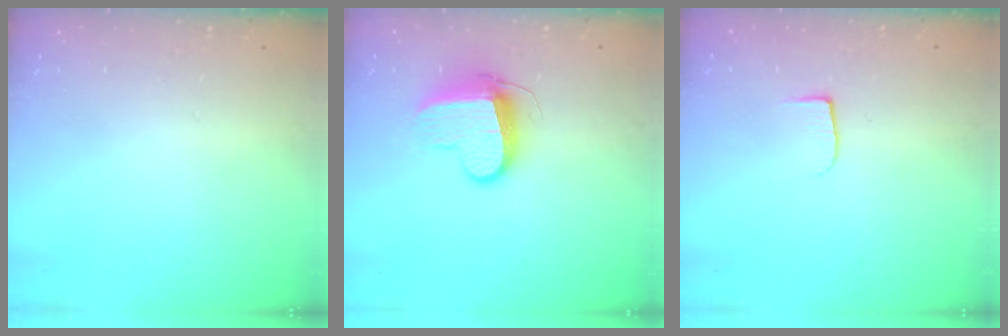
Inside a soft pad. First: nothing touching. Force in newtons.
{"total": 10.3, "press": 10.3, "slide": 0.5}
{"total": 5.0, "press": 4.9, "slide": 0.6}